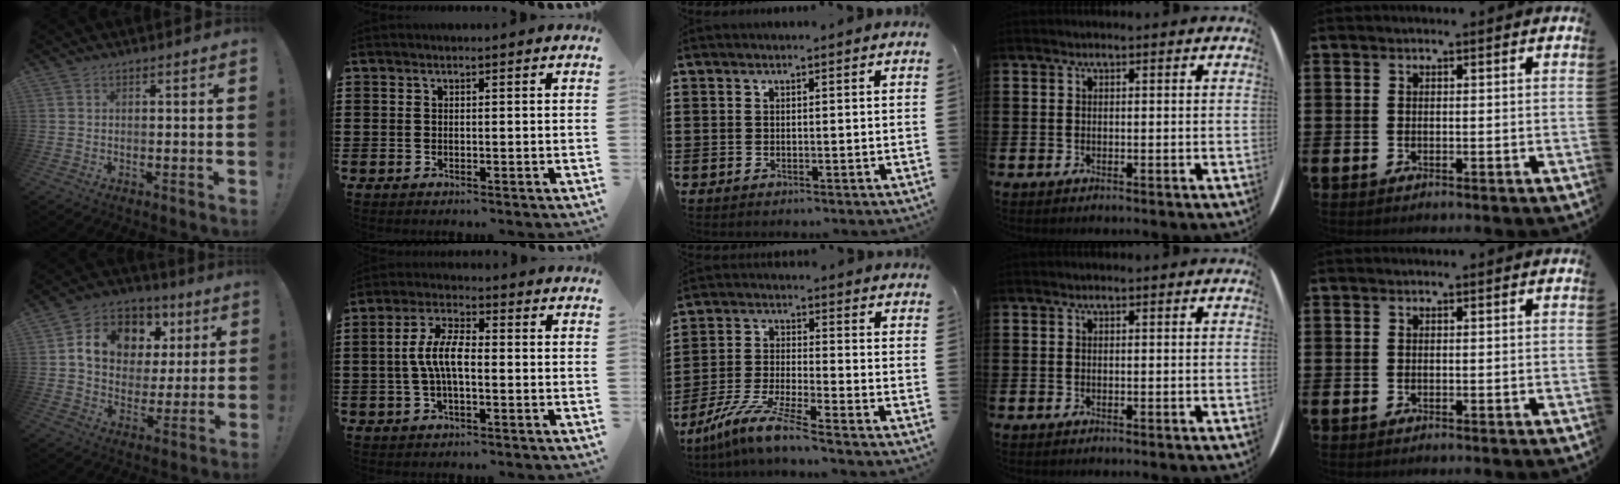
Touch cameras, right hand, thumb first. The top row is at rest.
{"thumb": {"total": 13.6, "force": [5.1, 10.6, 6.9], "torque": [-0.100, -0.020, 0.098]}, "index": {"total": 6.7, "force": [-0.5, 2.4, 6.2], "torque": [-0.140, -0.003, -0.016]}, "middle": {"total": 7.4, "force": [-6.3, -0.4, 4.0], "torque": [-0.096, -0.017, -0.128]}}